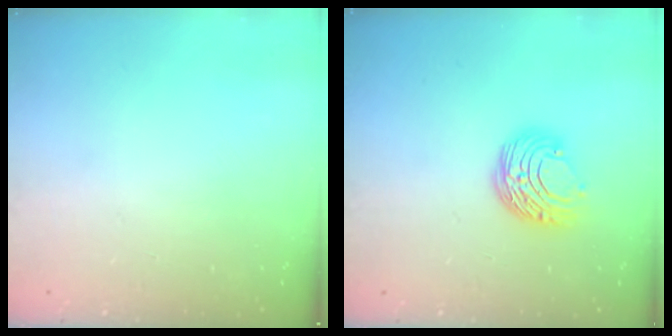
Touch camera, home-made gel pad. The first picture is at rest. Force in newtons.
{"total": 8.7, "press": 8.6, "slide": 0.6}